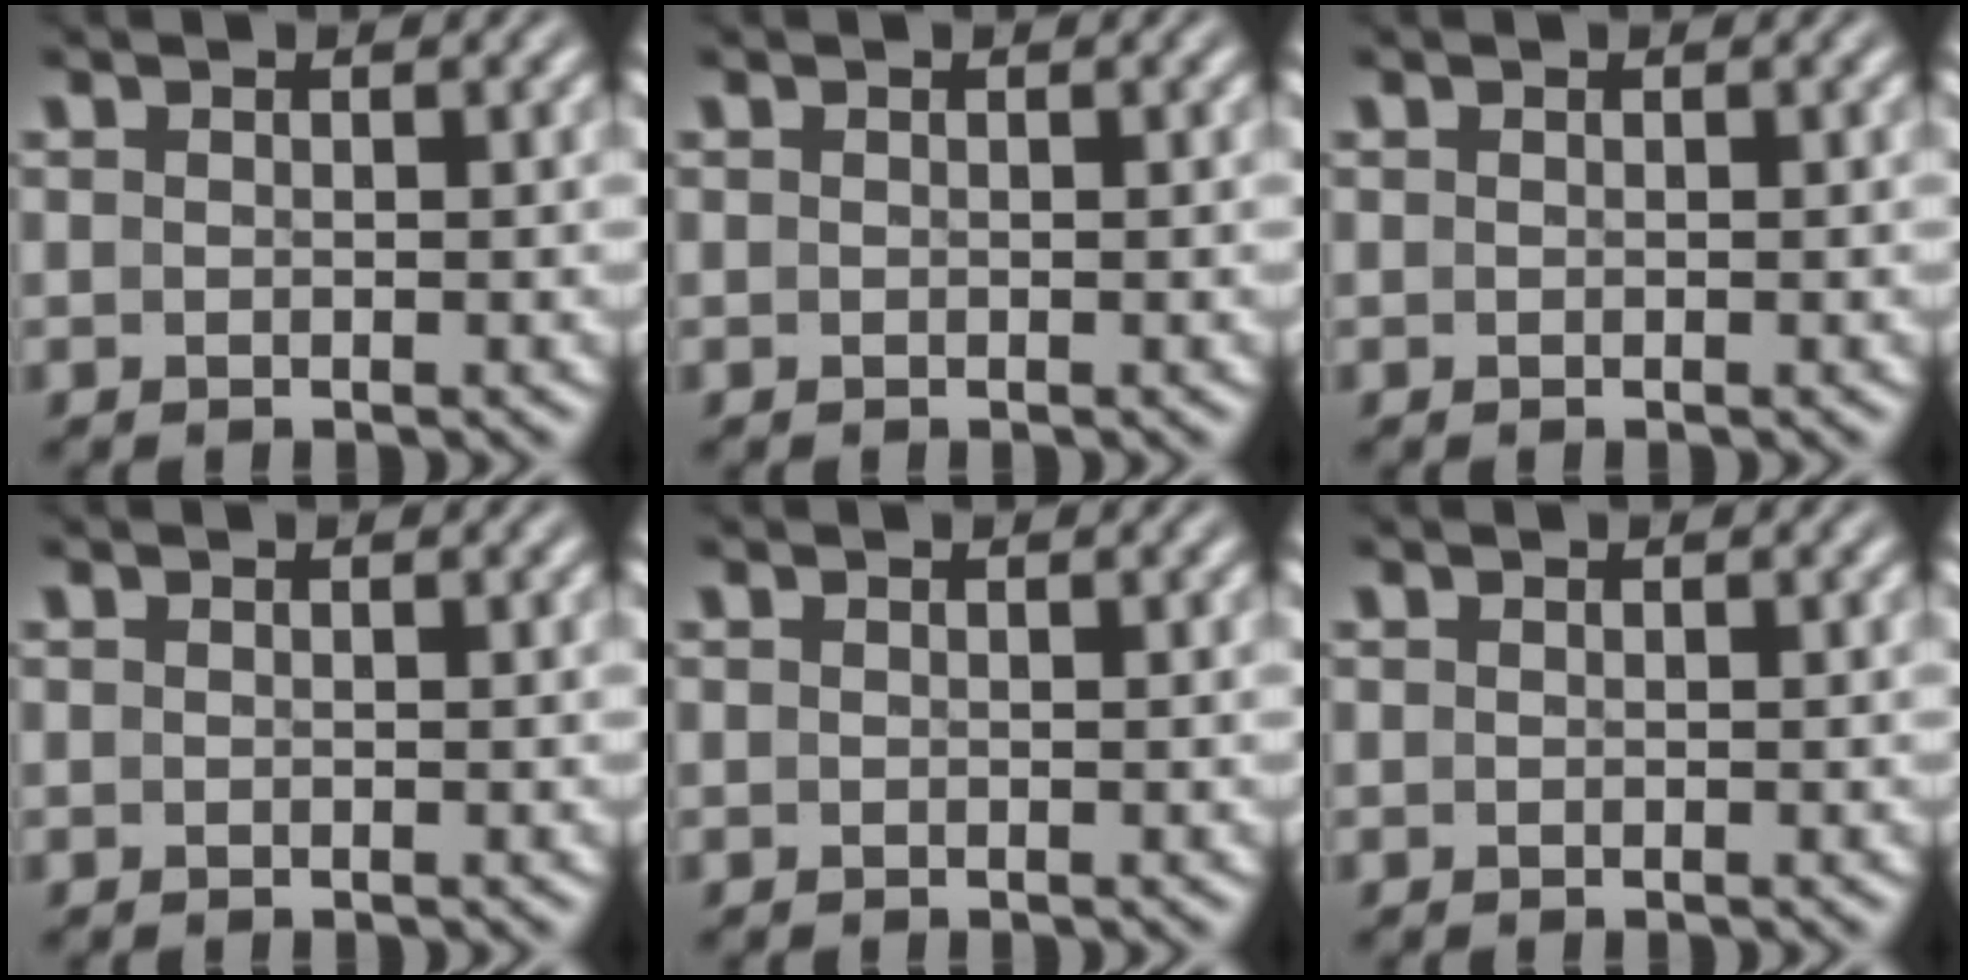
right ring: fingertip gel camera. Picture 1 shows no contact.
{"total": 0.0}
{"total": 0.0}
{"total": 0.0}
{"total": 0.0}
{"total": 0.0}